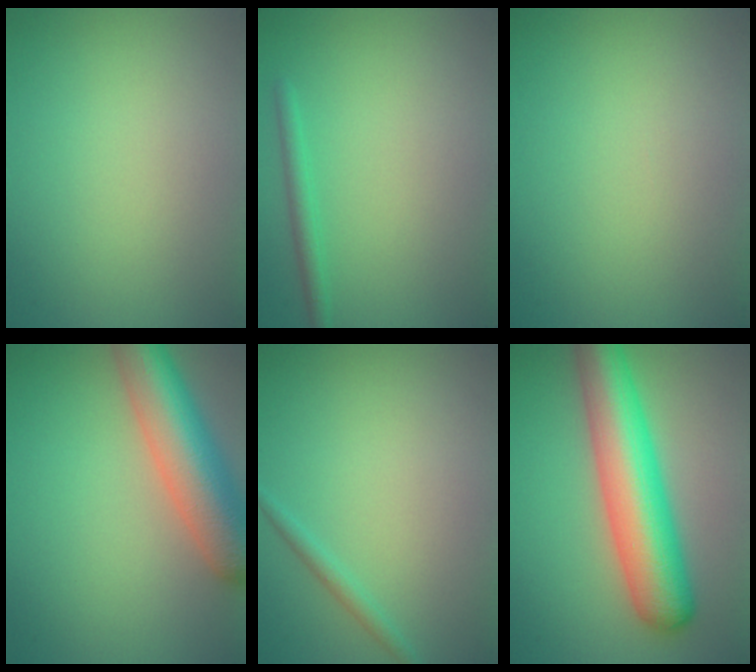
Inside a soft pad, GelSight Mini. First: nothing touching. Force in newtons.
{"total": 1.5, "press": 1.4, "slide": 0.1}
{"total": 0.0}
{"total": 8.1, "press": 8.1, "slide": 0.5}
{"total": 1.1, "press": 1.1, "slide": 0.1}
{"total": 8.9, "press": 8.9, "slide": 0.2}